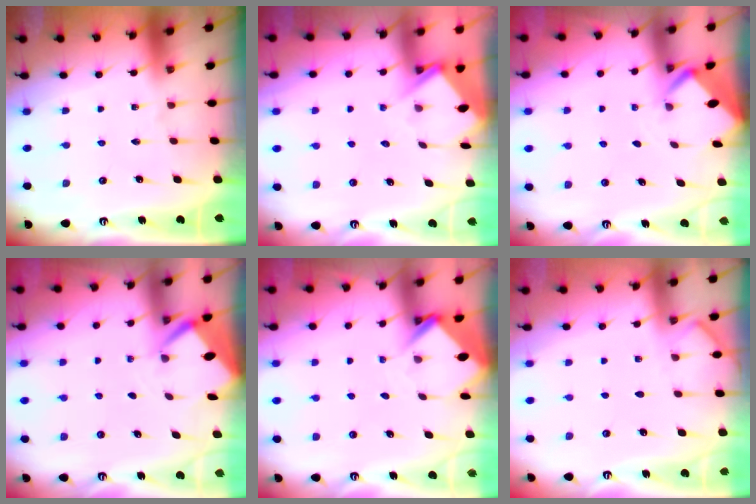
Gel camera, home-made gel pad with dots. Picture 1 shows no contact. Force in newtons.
{"total": 3.9, "press": 3.9, "slide": 0.4}
{"total": 2.1, "press": 2.1, "slide": 0.0}
{"total": 2.5, "press": 2.5, "slide": 0.3}
{"total": 3.7, "press": 3.7, "slide": 0.2}
{"total": 3.4, "press": 3.4, "slide": 0.5}